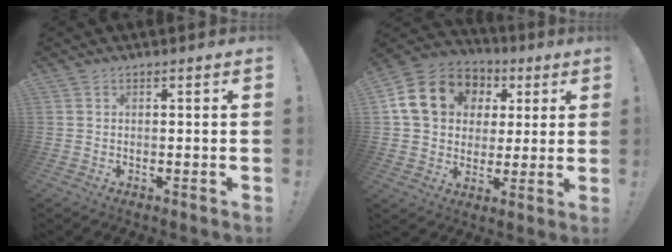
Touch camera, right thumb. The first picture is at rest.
{"total": 17.6, "force": [5.6, 14.1, 8.9], "torque": [-0.141, -0.002, 0.124]}